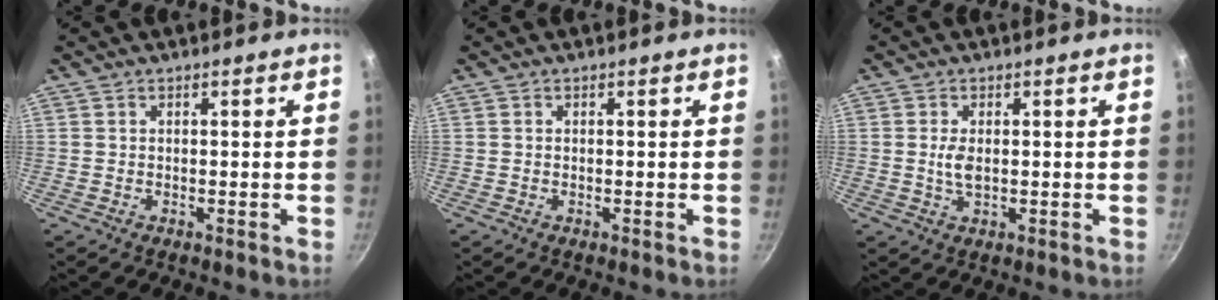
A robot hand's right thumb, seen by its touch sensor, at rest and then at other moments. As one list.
[{"total": 0.0}, {"total": 3.2, "force": [0.2, 1.7, 2.7], "torque": [-0.054, -0.004, 0.005]}]